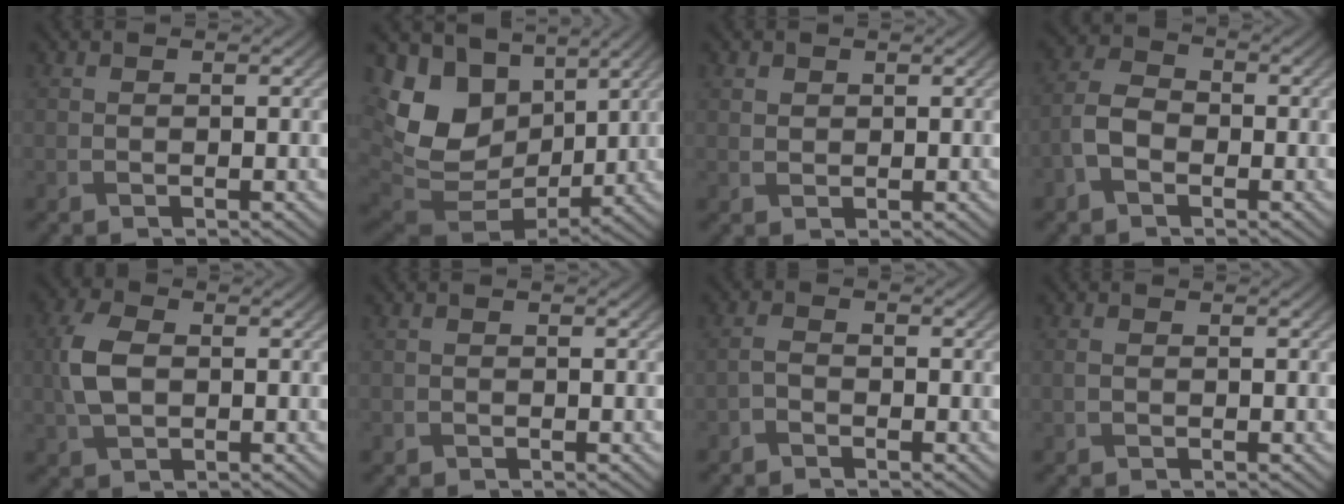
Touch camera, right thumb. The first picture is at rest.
{"total": 14.3, "force": [3.9, 10.4, 9.1], "torque": [-0.223, -0.008, 0.085]}
{"total": 1.5, "force": [0.9, 1.1, 0.5], "torque": [-0.015, -0.003, 0.018]}
{"total": 4.3, "force": [-1.8, 2.9, 2.7], "torque": [-0.063, 0.006, -0.046]}
{"total": 5.8, "force": [0.1, 3.8, 4.4], "torque": [-0.112, 0.005, -0.003]}
{"total": 0.6, "force": [-0.3, 0.5, 0.0], "torque": [0.002, -0.004, -0.007]}
{"total": 1.4, "force": [-1.1, 0.6, 0.7], "torque": [-0.016, 0.002, -0.028]}
{"total": 1.0, "force": [-0.1, 0.7, 0.6], "torque": [-0.017, 0.000, -0.002]}